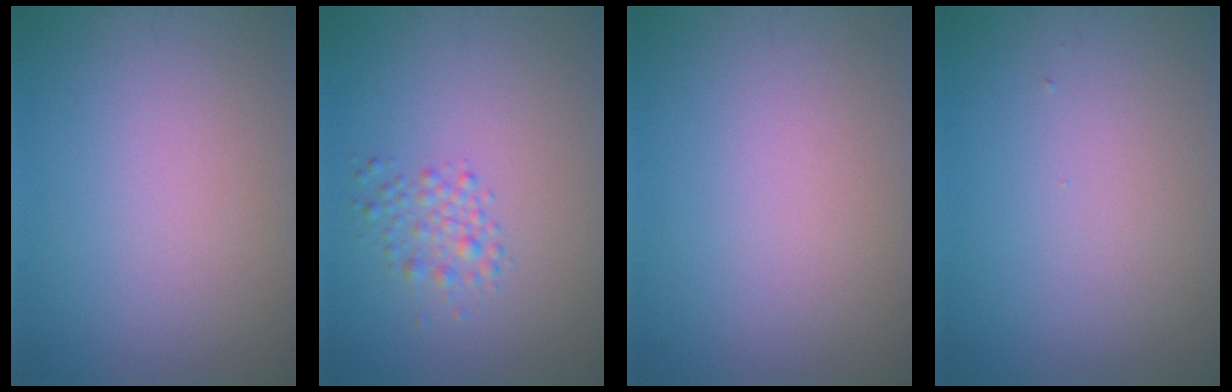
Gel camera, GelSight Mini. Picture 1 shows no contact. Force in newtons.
{"total": 1.8, "press": 1.8, "slide": 0.1}
{"total": 0.0}
{"total": 0.0}